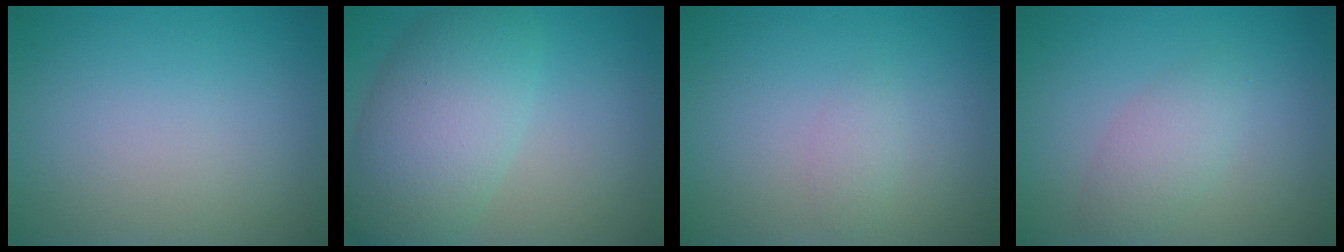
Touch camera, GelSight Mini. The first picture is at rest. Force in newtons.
{"total": 7.4, "press": 7.4, "slide": 0.3}
{"total": 1.1, "press": 1.1, "slide": 0.0}
{"total": 2.2, "press": 2.2, "slide": 0.0}